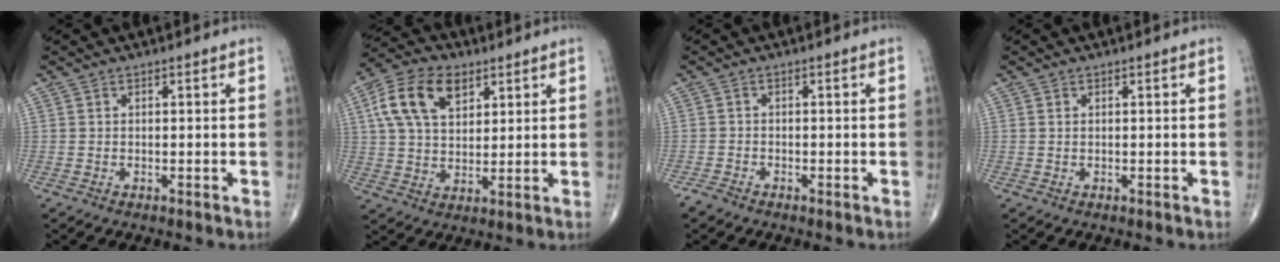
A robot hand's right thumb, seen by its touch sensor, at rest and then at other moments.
{"total": 12.9, "force": [5.2, 7.9, 8.7], "torque": [-0.153, -0.001, 0.096]}
{"total": 1.6, "force": [-1.3, 0.7, 0.5], "torque": [-0.014, -0.002, -0.029]}
{"total": 0.0}